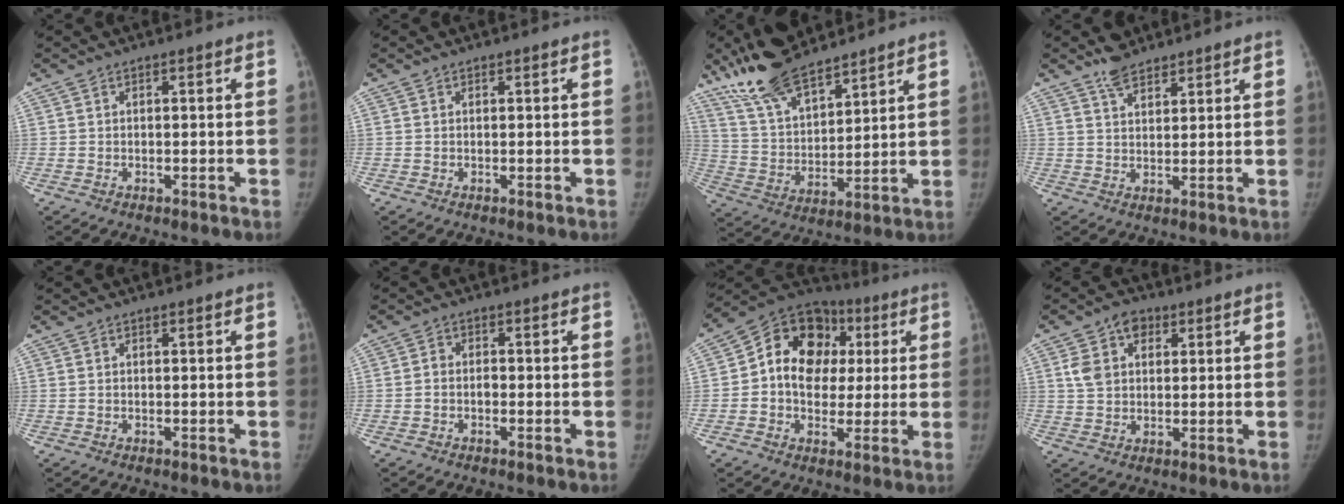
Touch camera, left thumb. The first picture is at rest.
{"total": 0.0}
{"total": 15.0, "force": [12.2, 4.6, 7.4], "torque": [-0.113, -0.056, 0.236]}
{"total": 4.6, "force": [3.9, 2.0, 1.5], "torque": [-0.011, -0.027, 0.072]}
{"total": 0.0}
{"total": 1.9, "force": [-0.8, 1.4, 1.1], "torque": [-0.011, 0.009, -0.019]}
{"total": 16.3, "force": [2.4, 12.9, 9.7], "torque": [-0.113, 0.026, 0.030]}
{"total": 7.5, "force": [2.7, 5.6, 4.2], "torque": [-0.052, 0.004, 0.045]}